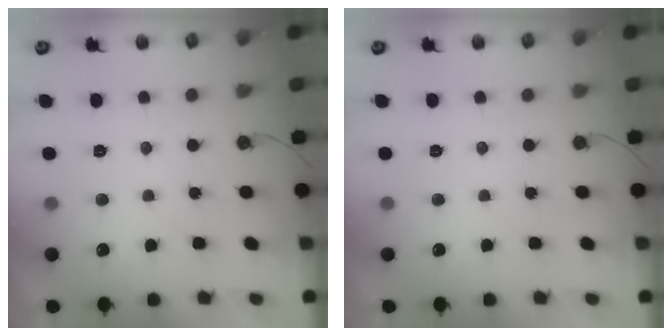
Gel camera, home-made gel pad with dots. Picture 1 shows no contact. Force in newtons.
{"total": 0.0}